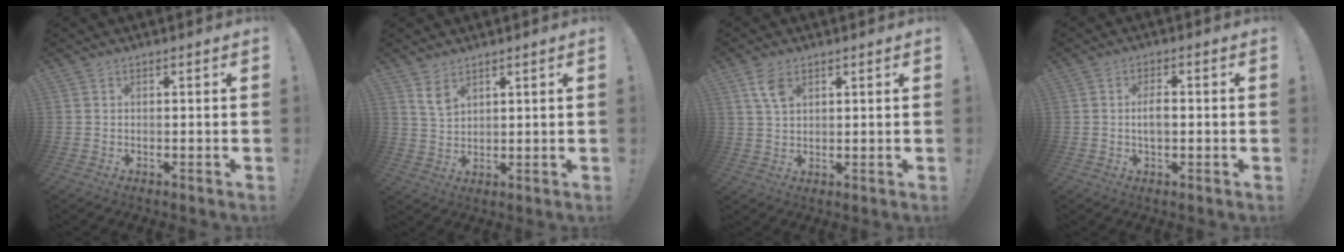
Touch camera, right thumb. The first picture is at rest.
{"total": 5.2, "force": [3.6, 2.8, 2.5], "torque": [-0.036, -0.023, 0.066]}
{"total": 5.7, "force": [3.0, 3.0, 3.9], "torque": [-0.066, -0.009, 0.055]}
{"total": 3.8, "force": [-0.2, 1.7, 3.4], "torque": [-0.053, -0.001, -0.010]}